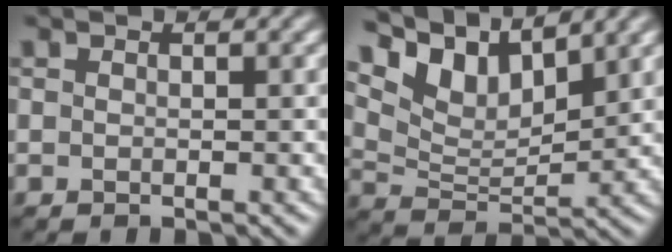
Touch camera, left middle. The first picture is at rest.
{"total": 7.9, "force": [5.7, 2.9, 4.6], "torque": [-0.100, 0.013, 0.102]}